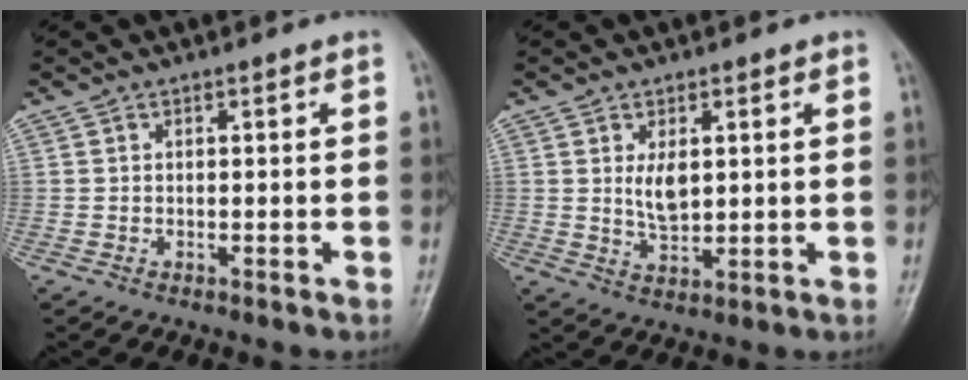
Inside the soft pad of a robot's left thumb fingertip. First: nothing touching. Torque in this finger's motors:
{"motor_torque": [0.83, 0.86, 0.56, -0.01, 0.01]}